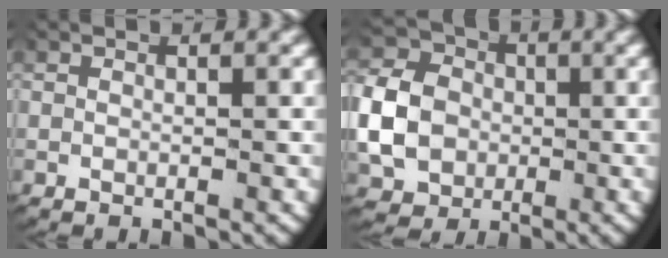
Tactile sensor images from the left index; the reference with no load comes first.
{"total": 7.6, "force": [-0.2, 6.5, 3.9], "torque": [-0.086, -0.017, 0.001]}